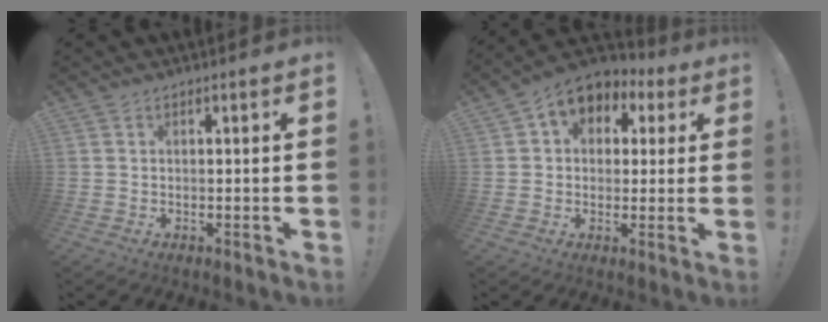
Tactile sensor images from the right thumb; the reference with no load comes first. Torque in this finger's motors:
{"motor_torque": [0.39, 1.76, 1.04, 0.03, 0.06]}